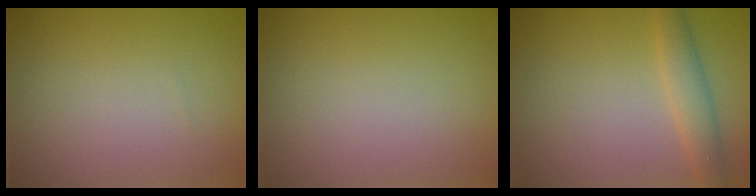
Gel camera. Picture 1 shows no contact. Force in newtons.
{"total": 0.0}
{"total": 2.6, "press": 2.6, "slide": 0.1}